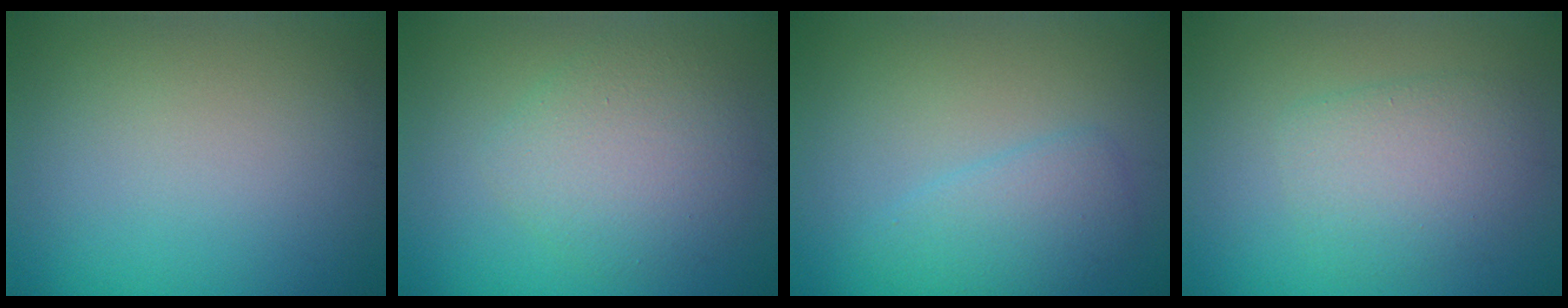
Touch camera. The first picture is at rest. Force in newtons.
{"total": 4.1, "press": 4.1, "slide": 0.2}
{"total": 2.6, "press": 2.6, "slide": 0.1}
{"total": 3.6, "press": 3.6, "slide": 0.2}